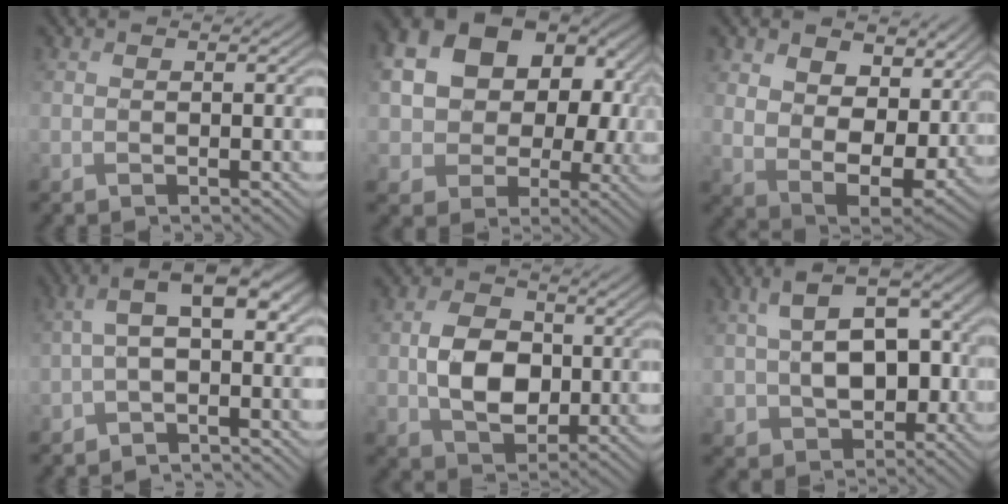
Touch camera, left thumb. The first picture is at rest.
{"total": 19.3, "force": [3.7, 16.0, 10.0], "torque": [-0.231, 0.003, 0.071]}
{"total": 11.6, "force": [4.5, 7.9, 7.1], "torque": [-0.170, -0.021, 0.084]}
{"total": 6.8, "force": [-1.0, 3.5, 5.7], "torque": [-0.104, 0.005, -0.029]}
{"total": 7.0, "force": [-0.3, 5.3, 4.6], "torque": [-0.091, -0.003, -0.007]}
{"total": 11.8, "force": [-0.6, 8.2, 8.4], "torque": [-0.159, -0.009, -0.002]}